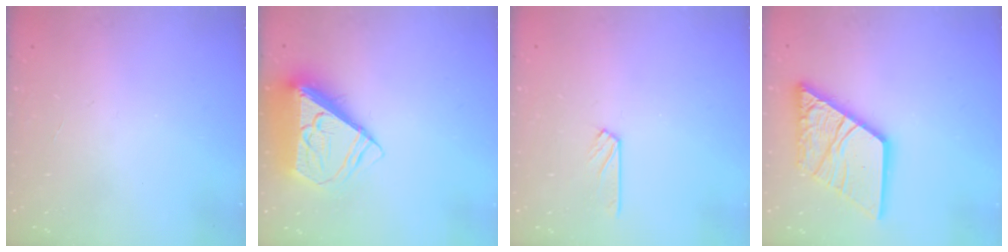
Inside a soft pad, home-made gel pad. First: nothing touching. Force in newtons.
{"total": 10.7, "press": 10.6, "slide": 1.6}
{"total": 3.0, "press": 3.0, "slide": 0.3}
{"total": 18.0, "press": 17.9, "slide": 2.1}